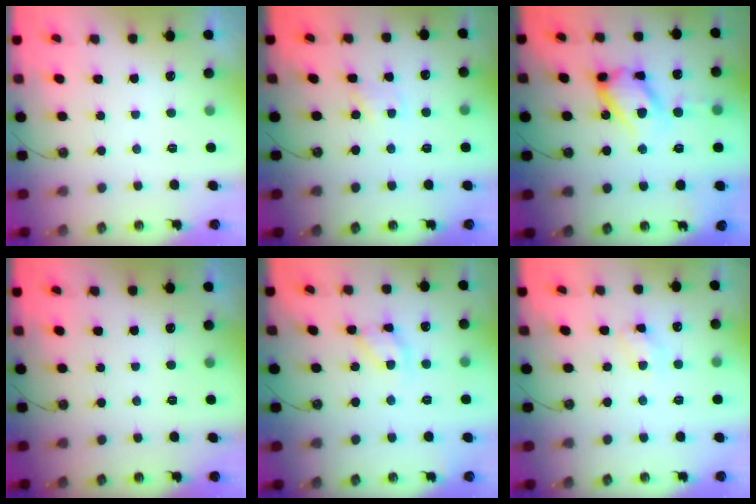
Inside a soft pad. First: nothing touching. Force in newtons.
{"total": 2.7, "press": 2.7, "slide": 0.4}
{"total": 15.8, "press": 15.8, "slide": 1.4}
{"total": 0.0}
{"total": 11.3, "press": 11.3, "slide": 1.2}
{"total": 4.5, "press": 4.4, "slide": 0.2}